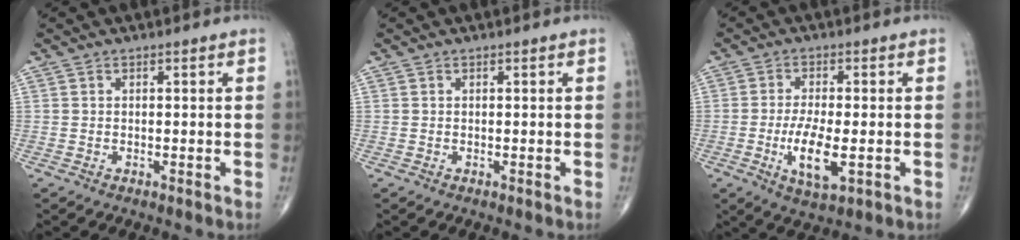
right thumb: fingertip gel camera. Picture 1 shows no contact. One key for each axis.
{"total": 0.0}
{"total": 8.3, "fx": -1.9, "fy": 3.0, "fz": 7.5, "tx": -0.141, "ty": -0.010, "tz": -0.031}